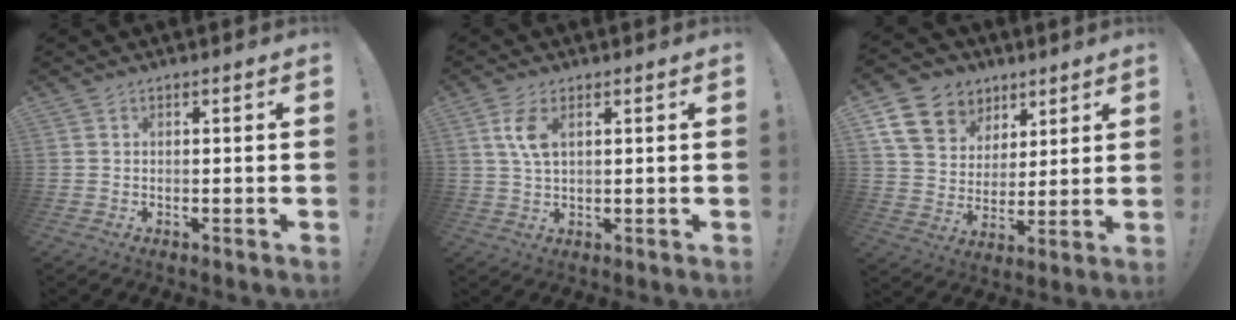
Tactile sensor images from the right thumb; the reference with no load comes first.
{"total": 5.9, "force": [1.9, 2.5, 5.0], "torque": [-0.094, -0.003, 0.031]}
{"total": 14.3, "force": [7.1, 11.1, 5.4], "torque": [-0.084, -0.035, 0.147]}